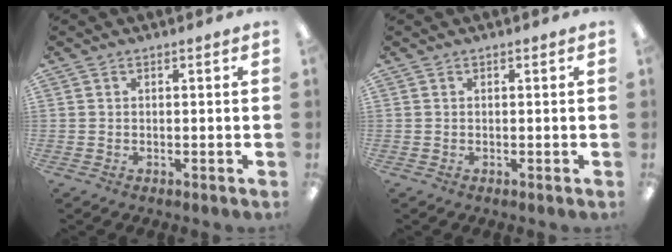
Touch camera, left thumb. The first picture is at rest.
{"total": 0.0}